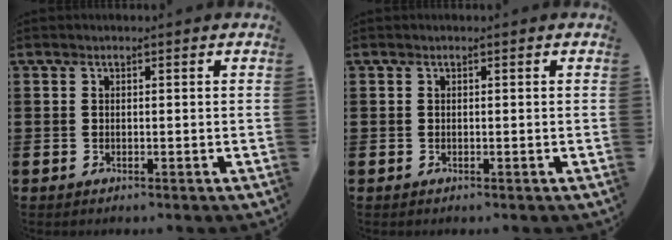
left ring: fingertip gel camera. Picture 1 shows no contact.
{"total": 0.0}